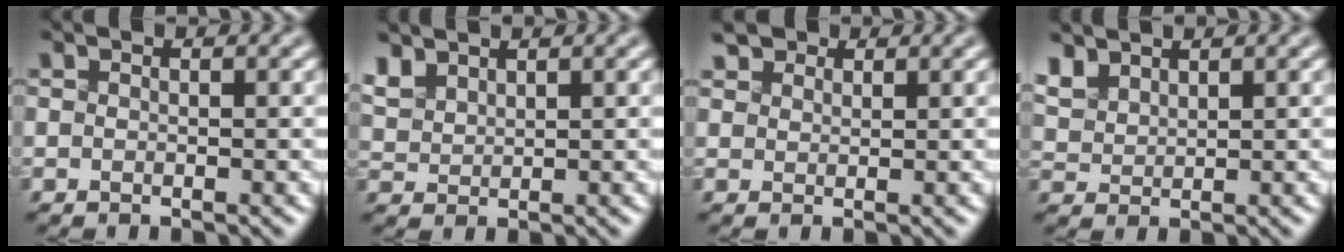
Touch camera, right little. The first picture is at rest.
{"total": 3.0, "force": [2.0, 1.7, 1.4], "torque": [-0.049, 0.006, 0.052]}
{"total": 4.8, "force": [3.2, 2.9, 2.1], "torque": [-0.063, 0.014, 0.052]}
{"total": 3.3, "force": [2.3, 1.9, 1.5], "torque": [-0.053, 0.007, 0.058]}